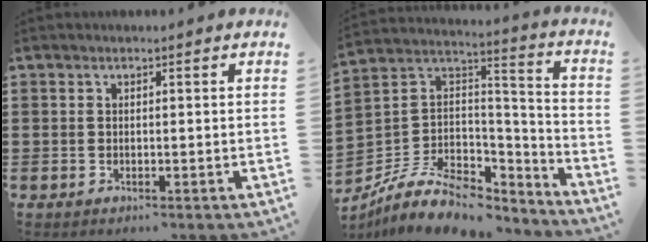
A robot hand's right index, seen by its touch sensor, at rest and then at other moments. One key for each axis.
{"total": 9.5, "fx": -6.2, "fy": 5.3, "fz": 4.8, "tx": -0.101, "ty": 0.013, "tz": -0.114}